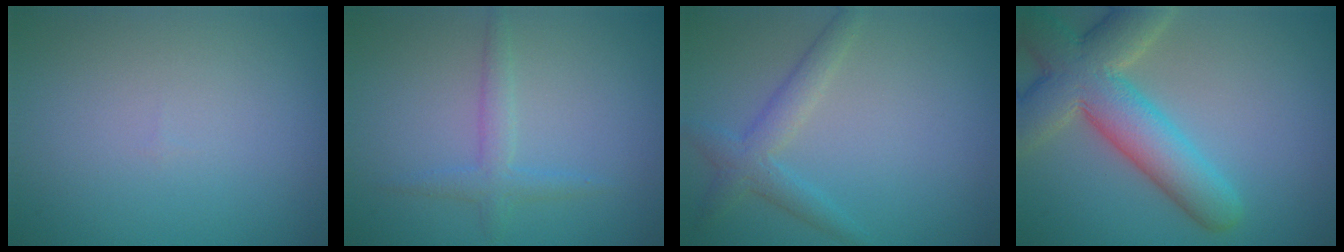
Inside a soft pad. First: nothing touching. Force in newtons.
{"total": 1.8, "press": 1.8, "slide": 0.1}
{"total": 2.7, "press": 2.7, "slide": 0.1}
{"total": 8.1, "press": 8.1, "slide": 0.6}